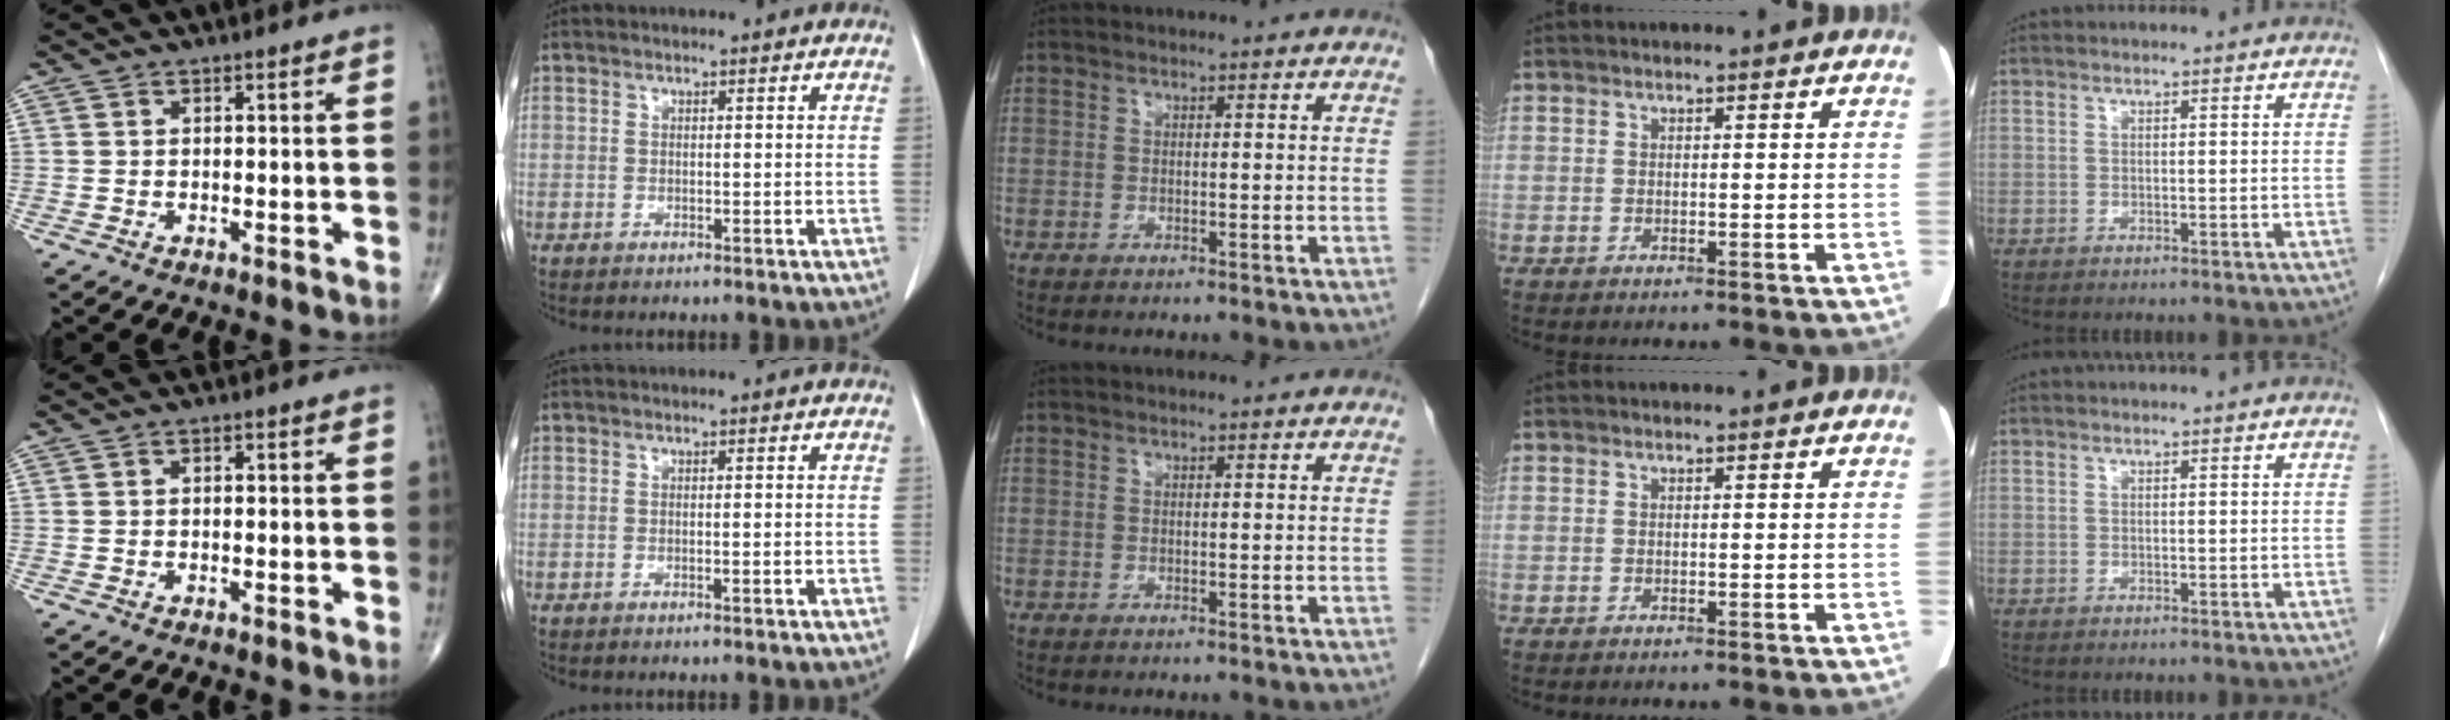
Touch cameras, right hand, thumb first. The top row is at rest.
{"thumb": {"total": 0.6, "force": [0.1, 0.3, 0.5], "torque": [-0.009, 0.004, 0.002]}, "index": {"total": 0.6, "force": [-0.2, 0.0, 0.5], "torque": [-0.013, 0.000, 0.002]}}